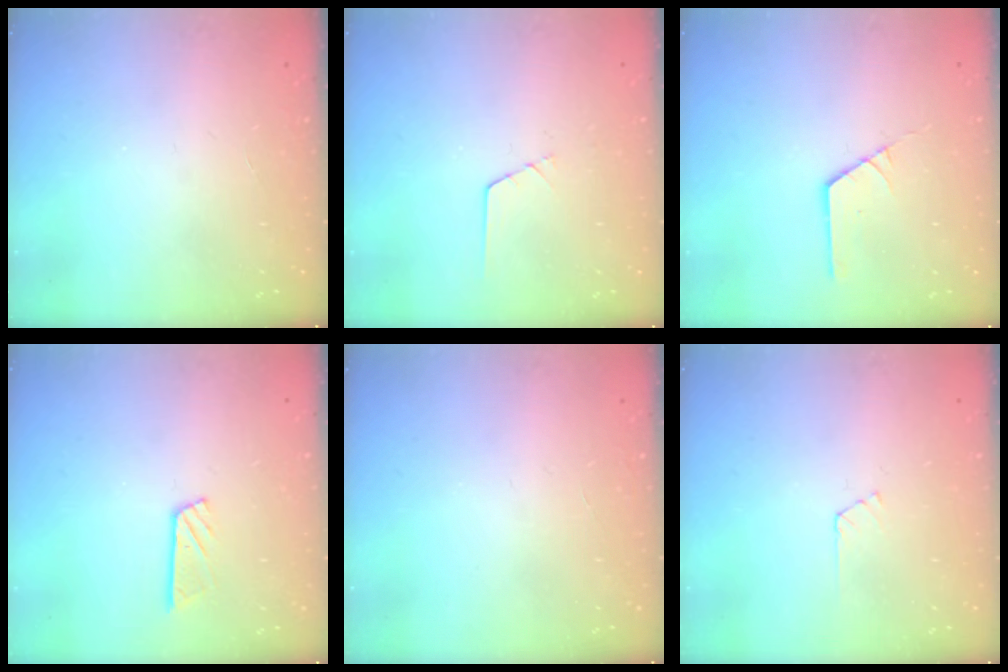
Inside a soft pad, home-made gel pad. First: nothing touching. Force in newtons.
{"total": 0.6, "press": 0.6, "slide": 0.2}
{"total": 1.8, "press": 1.8, "slide": 0.0}
{"total": 6.6, "press": 6.6, "slide": 0.1}
{"total": 0.0}
{"total": 2.4, "press": 2.4, "slide": 0.3}